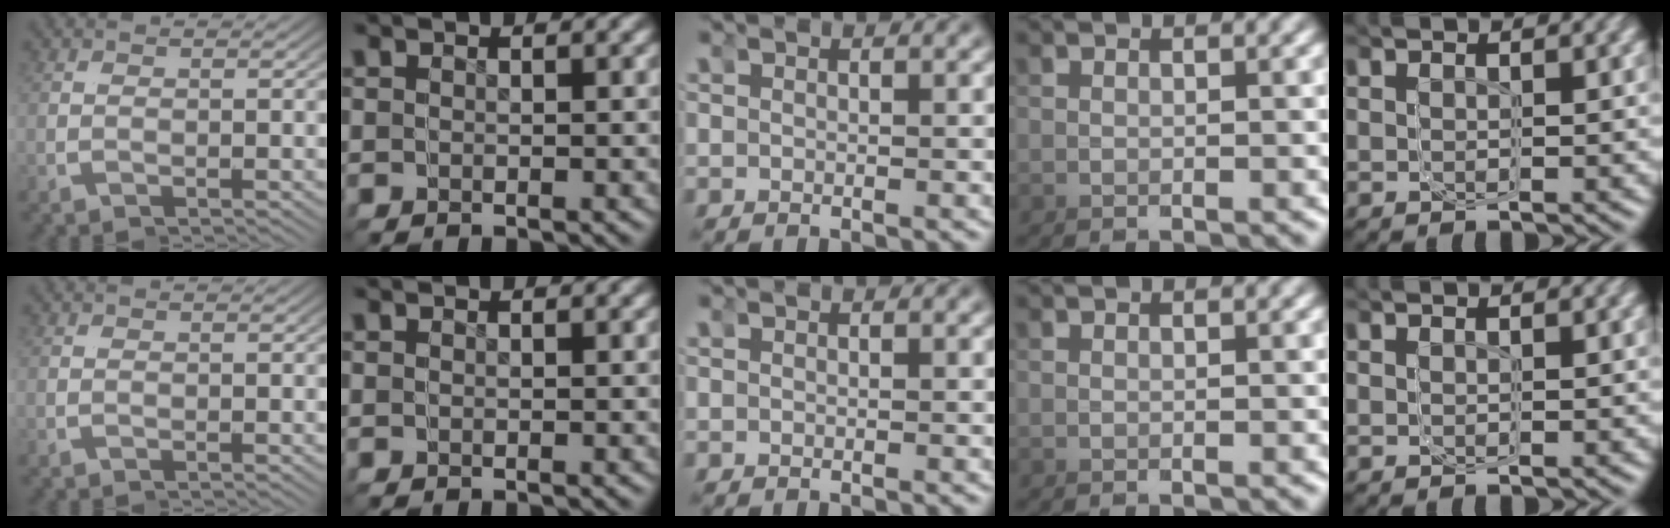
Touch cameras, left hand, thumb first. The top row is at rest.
{}